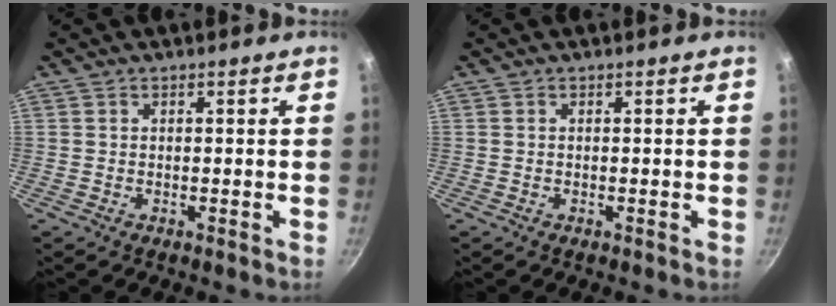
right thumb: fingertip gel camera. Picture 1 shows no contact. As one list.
[{"total": 0.0}]